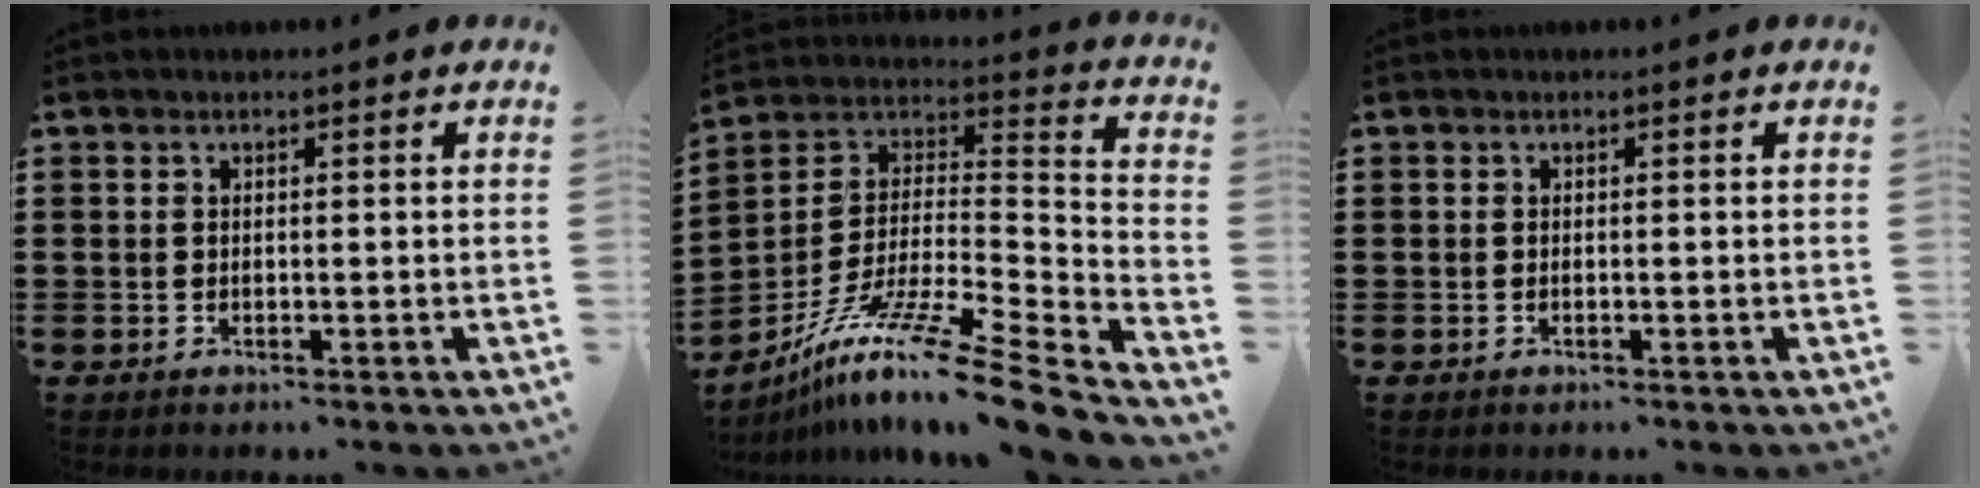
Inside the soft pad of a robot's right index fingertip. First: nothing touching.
{"total": 12.9, "force": [-9.7, 0.2, 8.5], "torque": [-0.148, 0.007, -0.181]}
{"total": 0.0}